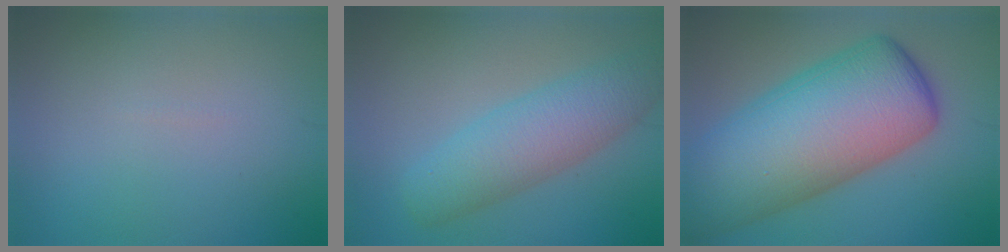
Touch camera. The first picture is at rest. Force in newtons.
{"total": 5.7, "press": 5.7, "slide": 0.1}
{"total": 14.4, "press": 14.4, "slide": 0.2}